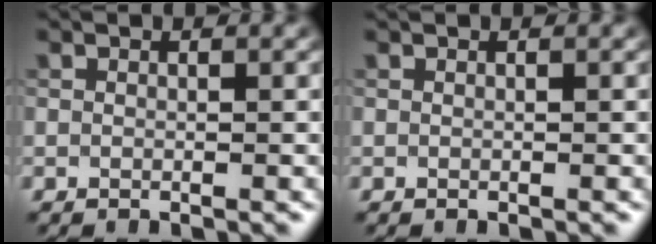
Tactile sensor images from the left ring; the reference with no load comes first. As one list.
[{"total": 0.0}]